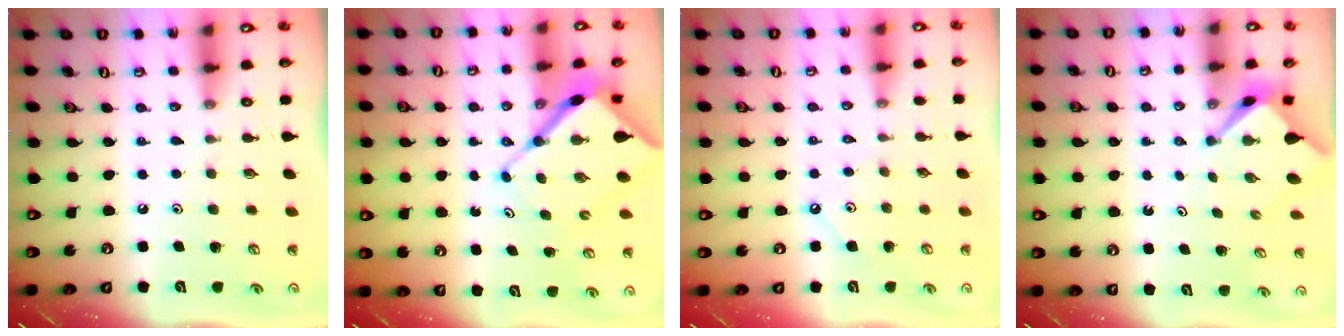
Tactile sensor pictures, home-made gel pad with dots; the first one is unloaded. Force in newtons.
{"total": 11.4, "press": 11.4, "slide": 1.2}
{"total": 2.4, "press": 2.4, "slide": 0.4}
{"total": 2.4, "press": 2.4, "slide": 0.2}